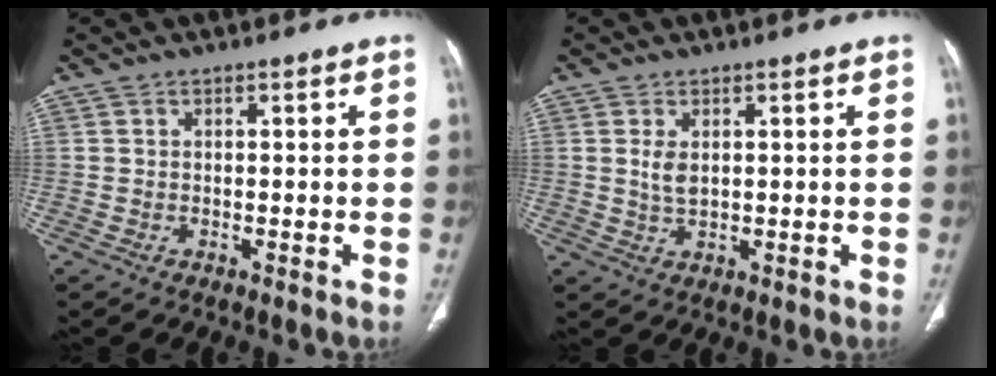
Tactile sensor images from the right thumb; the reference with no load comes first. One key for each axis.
{"total": 3.0, "fx": 0.8, "fy": 1.6, "fz": 2.4, "tx": -0.047, "ty": -0.007, "tz": 0.022}